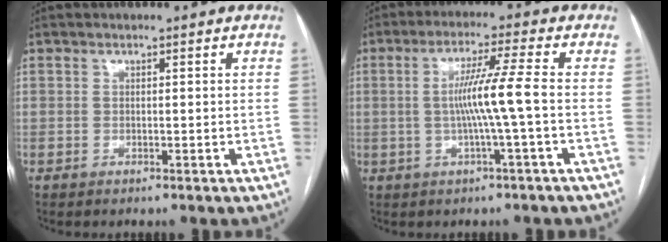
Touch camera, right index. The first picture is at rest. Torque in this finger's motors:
{"motor_torque": [1.11, -0.13, 0.69, 0.19]}